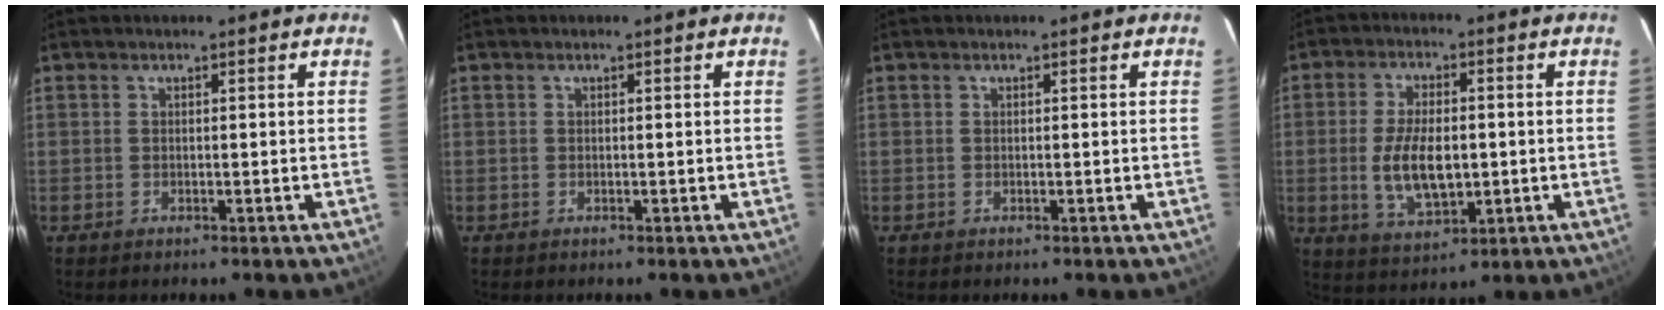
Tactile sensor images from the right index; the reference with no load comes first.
{"total": 0.0}
{"total": 0.0}
{"total": 10.3, "force": [-1.1, 5.1, 8.9], "torque": [-0.177, -0.008, -0.012]}